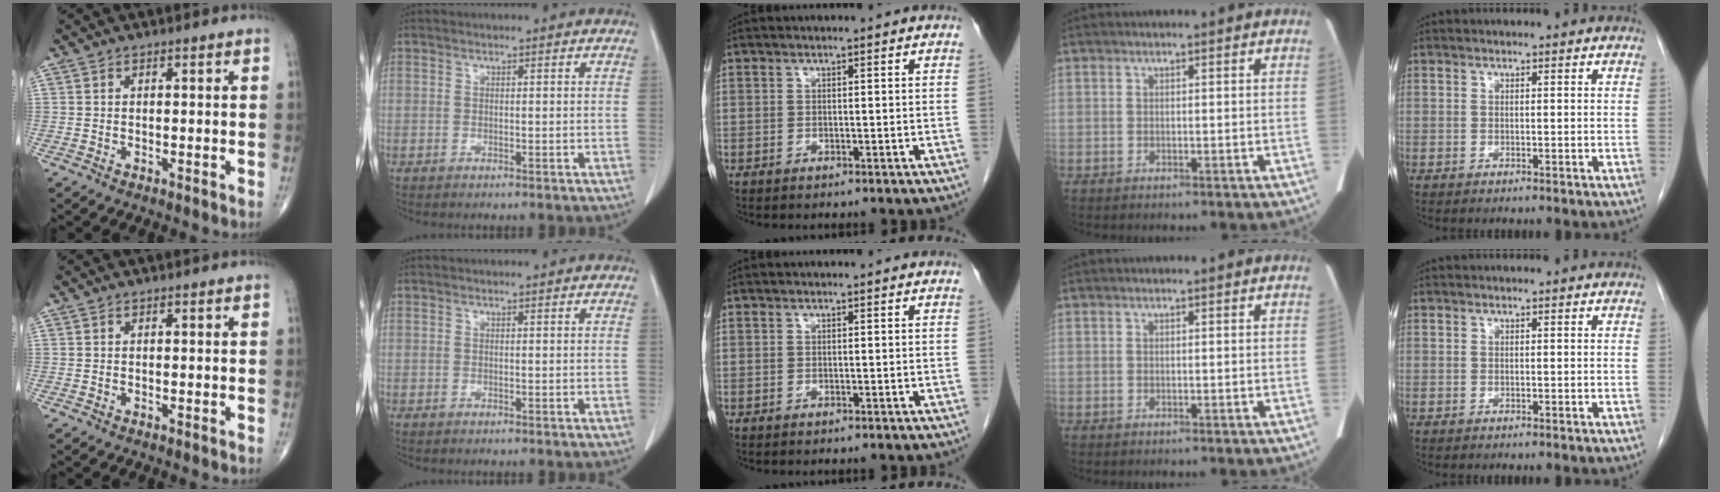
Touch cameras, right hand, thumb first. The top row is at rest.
{}